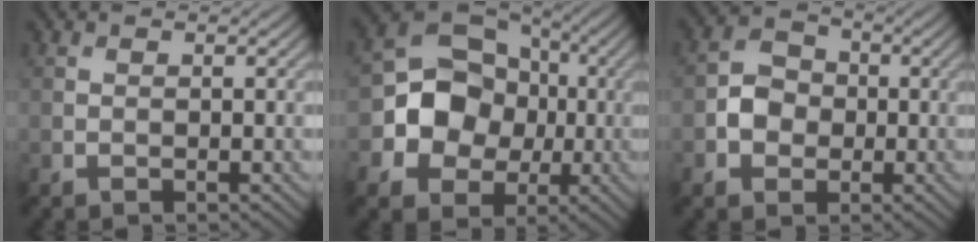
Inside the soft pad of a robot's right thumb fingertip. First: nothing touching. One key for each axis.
{"total": 10.2, "fx": -1.2, "fy": 8.7, "fz": 5.2, "tx": -0.088, "ty": -0.001, "tz": -0.046}
{"total": 4.1, "fx": -0.8, "fy": 3.5, "fz": 1.9, "tx": -0.033, "ty": 0.004, "tz": -0.020}